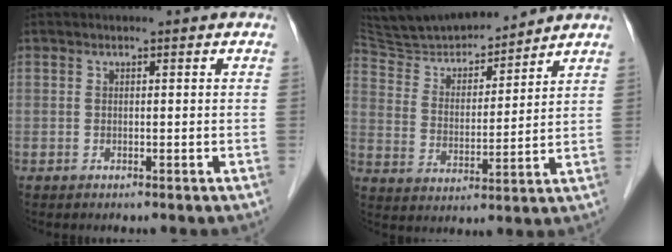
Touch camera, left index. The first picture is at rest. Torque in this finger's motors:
{"motor_torque": [-0.74, -1.00, 0.12, 0.02]}